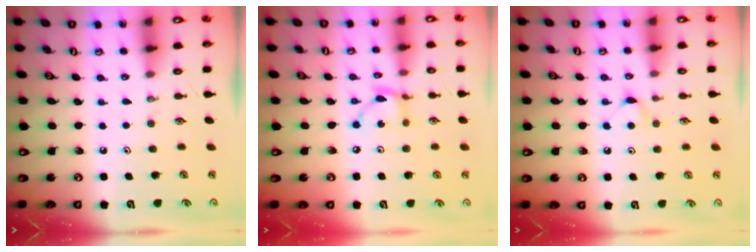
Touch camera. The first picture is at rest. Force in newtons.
{"total": 5.7, "press": 5.7, "slide": 0.1}
{"total": 3.8, "press": 3.8, "slide": 0.6}